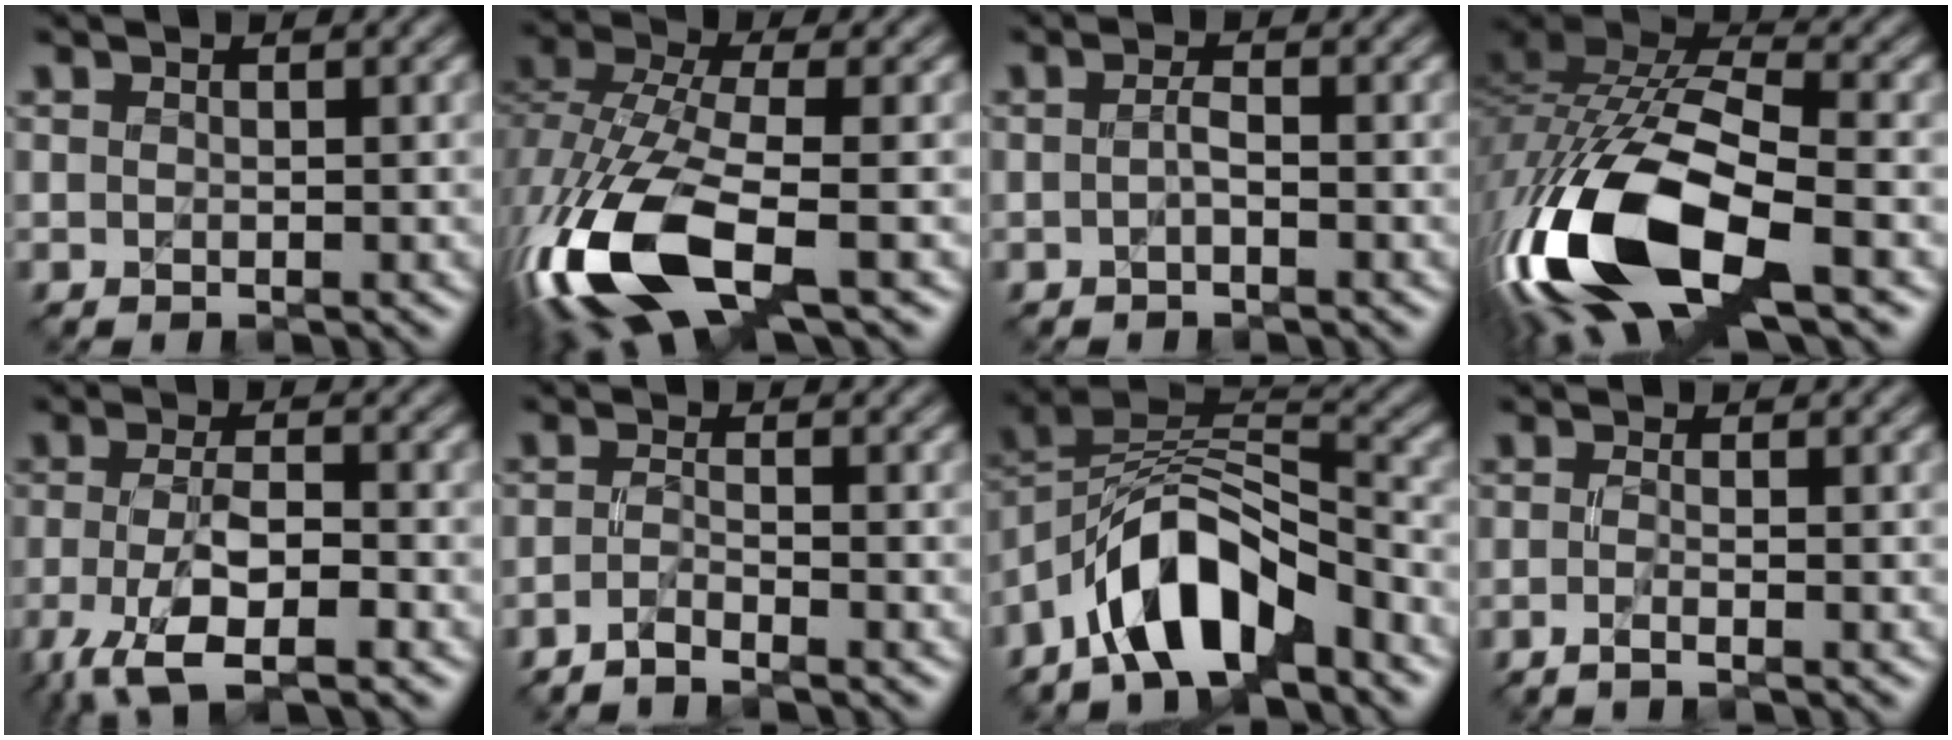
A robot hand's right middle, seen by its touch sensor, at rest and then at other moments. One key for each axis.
{"total": 13.1, "fx": -5.4, "fy": 5.7, "fz": 10.5, "tx": -0.260, "ty": -0.032, "tz": -0.100}
{"total": 0.8, "fx": -0.3, "fy": 0.0, "fz": 0.7, "tx": -0.017, "ty": 0.001, "tz": -0.007}
{"total": 16.8, "fx": -7.5, "fy": 7.5, "fz": 13.0, "tx": -0.291, "ty": -0.037, "tz": -0.121}
{"total": 7.4, "fx": -4.0, "fy": 2.5, "fz": 5.8, "tx": -0.117, "ty": -0.008, "tz": -0.074}
{"total": 2.1, "fx": -1.7, "fy": 0.4, "fz": 1.2, "tx": -0.018, "ty": 0.000, "tz": -0.049}
{"total": 8.3, "fx": -5.2, "fy": 3.4, "fz": 5.5, "tx": -0.086, "ty": 0.016, "tz": -0.099}
{"total": 2.0, "fx": -0.9, "fy": 0.7, "fz": 1.6, "tx": -0.021, "ty": -0.008, "tz": -0.023}